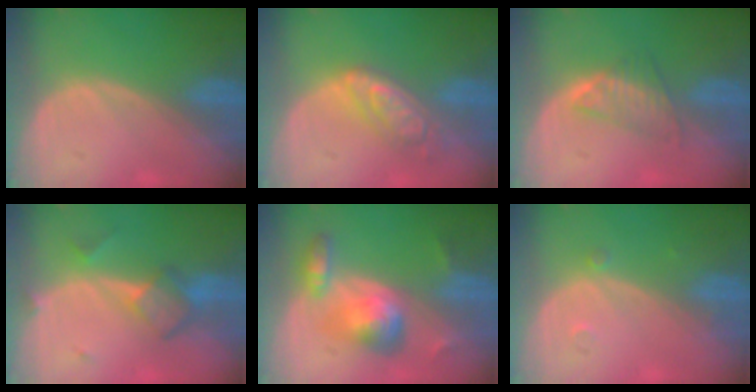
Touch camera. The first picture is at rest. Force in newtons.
{"total": 6.4, "press": 5.7, "slide": 3.0}
{"total": 4.0, "press": 4.0, "slide": 0.6}
{"total": 6.0, "press": 5.2, "slide": 3.0}
{"total": 6.0, "press": 6.0, "slide": 0.8}
{"total": 0.8, "press": 0.8, "slide": 0.1}